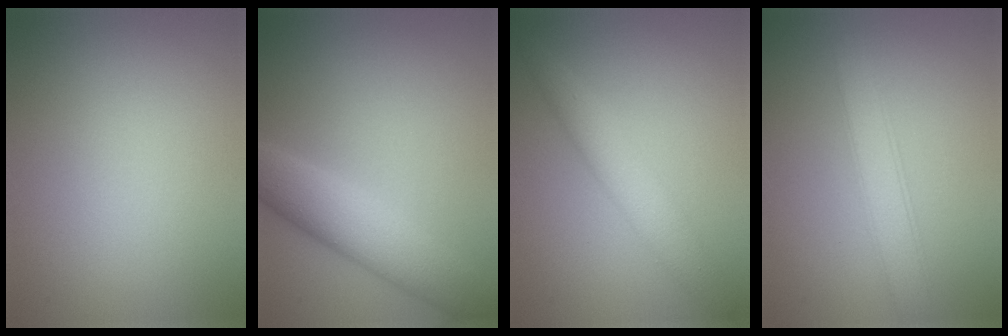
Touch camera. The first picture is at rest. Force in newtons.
{"total": 5.6, "press": 5.6, "slide": 0.2}
{"total": 3.6, "press": 3.6, "slide": 0.1}
{"total": 3.0, "press": 3.0, "slide": 0.0}